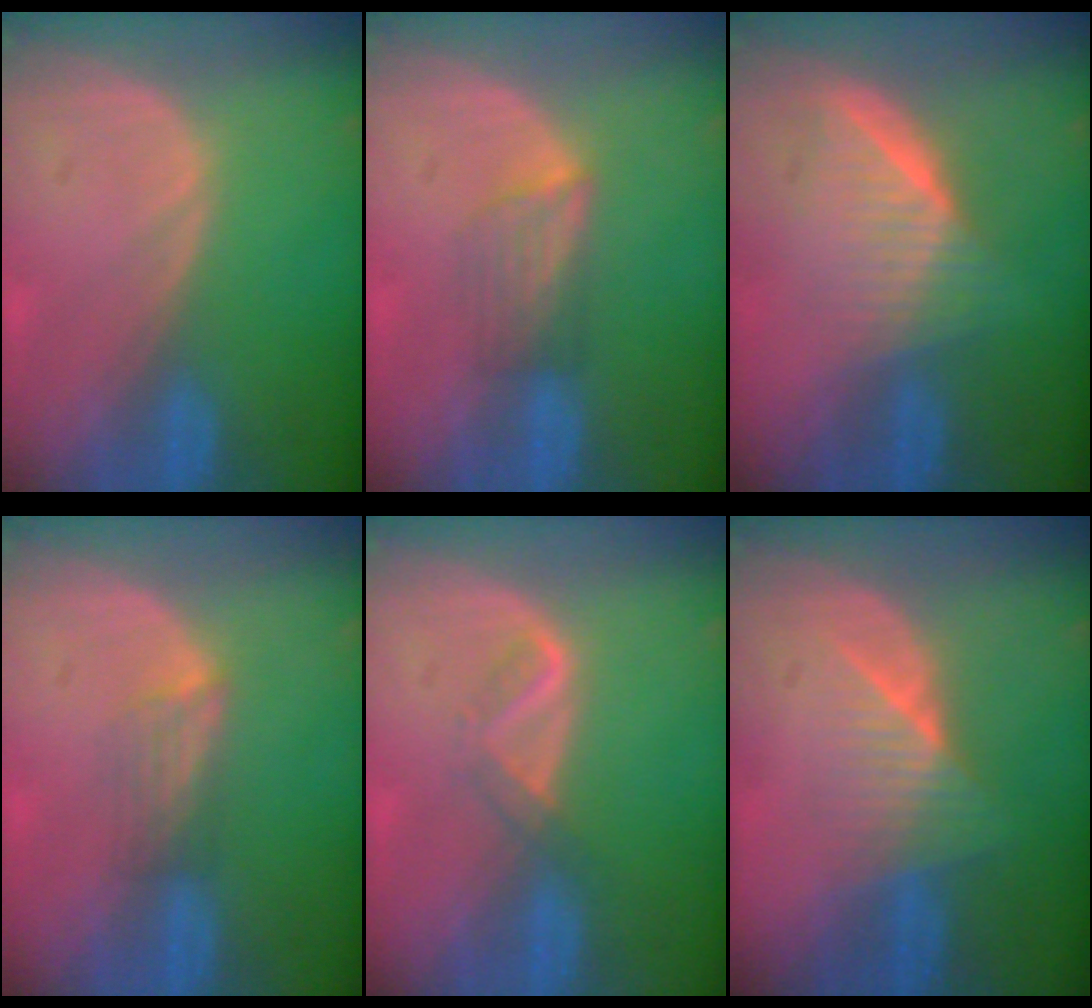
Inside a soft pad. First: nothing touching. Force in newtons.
{"total": 3.5, "press": 3.2, "slide": 1.4}
{"total": 6.7, "press": 6.0, "slide": 3.0}
{"total": 2.8, "press": 2.5, "slide": 1.4}
{"total": 2.4, "press": 2.4, "slide": 0.7}
{"total": 6.2, "press": 5.4, "slide": 3.0}